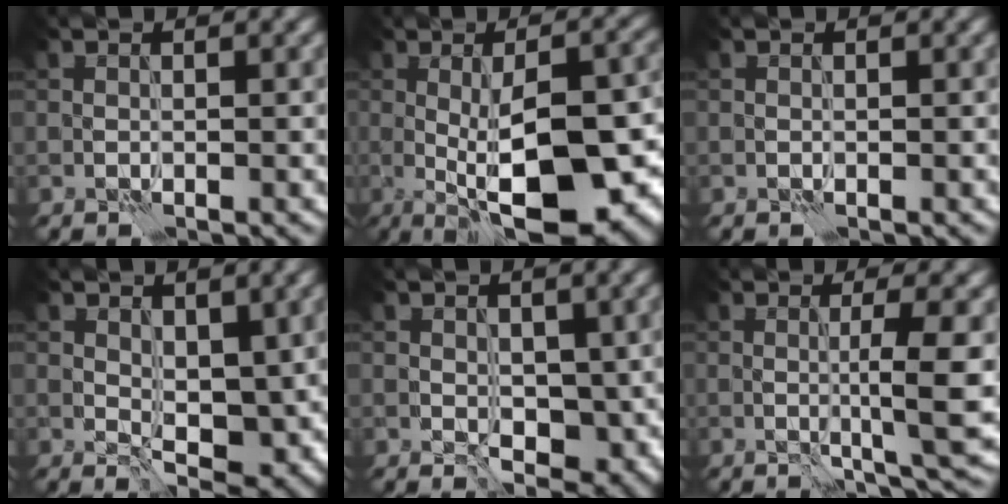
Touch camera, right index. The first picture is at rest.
{"total": 15.5, "force": [-4.2, 5.4, 13.8], "torque": [-0.178, -0.003, -0.055]}
{"total": 0.0}
{"total": 3.7, "force": [0.7, 2.0, 3.1], "torque": [-0.048, -0.007, 0.012]}
{"total": 3.6, "force": [-0.5, 2.3, 2.8], "torque": [-0.034, -0.006, -0.008]}
{"total": 4.5, "force": [-0.3, 0.0, 4.5], "torque": [-0.072, -0.004, -0.005]}